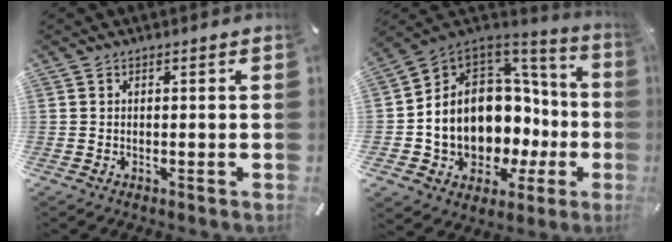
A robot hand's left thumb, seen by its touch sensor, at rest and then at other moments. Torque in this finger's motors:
{"motor_torque": [2.32, 2.69, 2.03, 0.74, 0.68]}